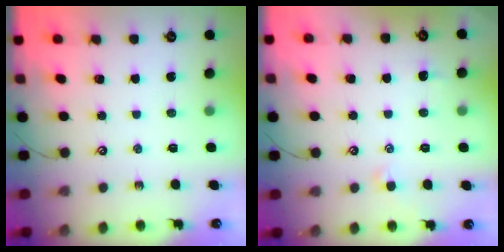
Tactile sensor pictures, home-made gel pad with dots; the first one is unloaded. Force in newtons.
{"total": 0.8, "press": 0.7, "slide": 0.4}